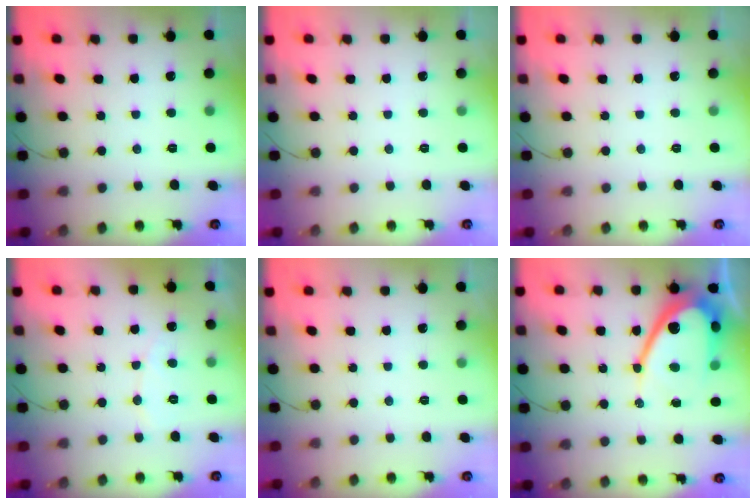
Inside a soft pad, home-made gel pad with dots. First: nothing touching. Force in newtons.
{"total": 0.0}
{"total": 0.0}
{"total": 3.9, "press": 3.9, "slide": 0.2}
{"total": 0.0}
{"total": 16.3, "press": 16.3, "slide": 1.0}